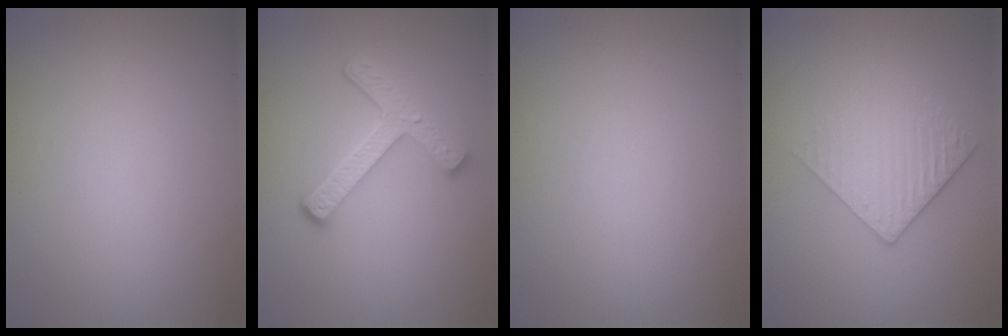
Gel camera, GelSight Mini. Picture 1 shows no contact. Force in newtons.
{"total": 4.4, "press": 3.4, "slide": 2.9}
{"total": 0.0}
{"total": 3.0, "press": 2.6, "slide": 1.5}